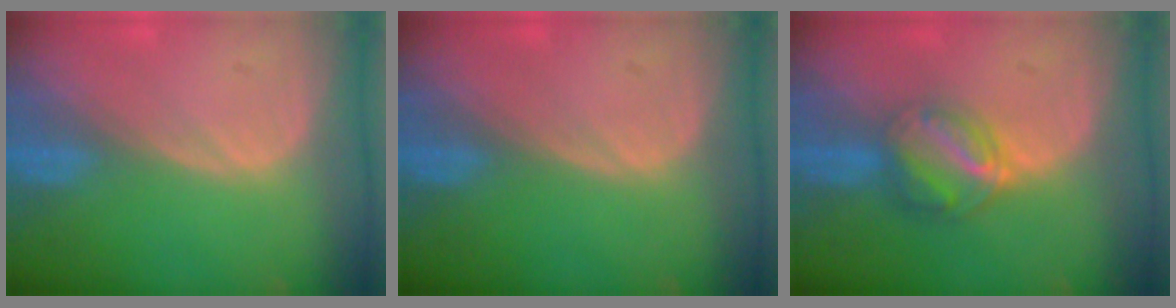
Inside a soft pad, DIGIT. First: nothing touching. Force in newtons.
{"total": 0.0}
{"total": 6.4, "press": 5.5, "slide": 3.2}